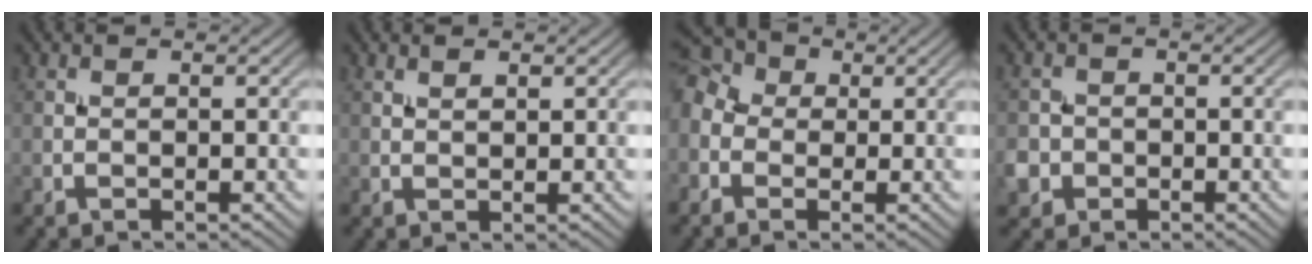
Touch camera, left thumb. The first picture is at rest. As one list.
[{"total": 1.0, "force": [0.7, 0.5, 0.6], "torque": [-0.010, -0.005, 0.018]}, {"total": 7.3, "force": [-0.3, 6.0, 4.0], "torque": [-0.124, 0.011, -0.017]}, {"total": 3.1, "force": [-1.3, 2.8, 0.6], "torque": [-0.015, -0.007, -0.029]}]